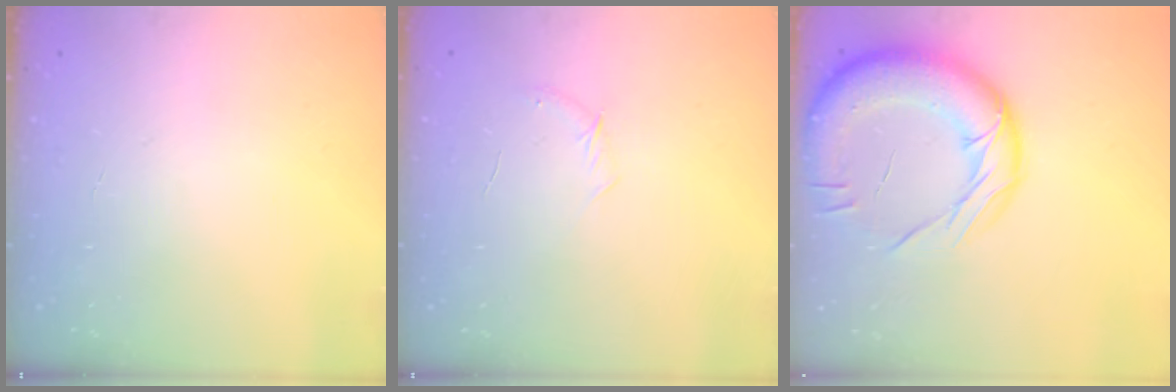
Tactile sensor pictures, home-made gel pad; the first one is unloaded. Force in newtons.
{"total": 5.1, "press": 4.9, "slide": 1.5}
{"total": 21.8, "press": 21.6, "slide": 2.8}